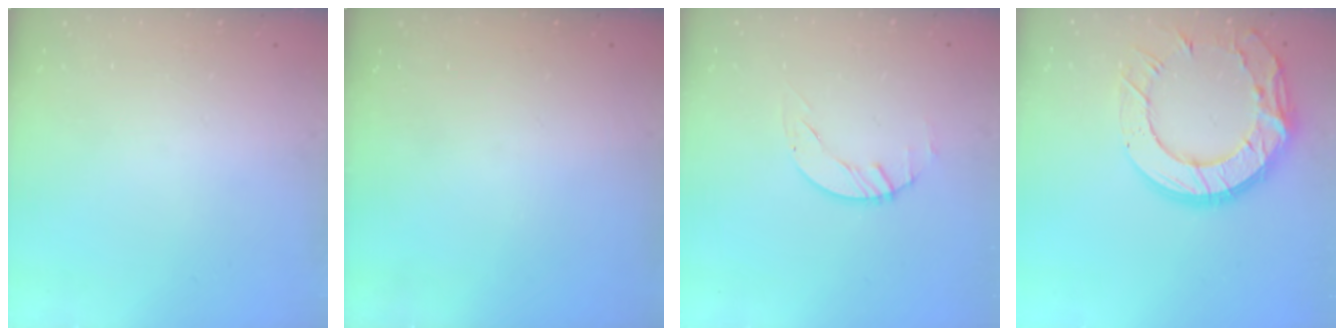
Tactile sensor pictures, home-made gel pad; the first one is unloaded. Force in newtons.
{"total": 0.0}
{"total": 1.5, "press": 1.4, "slide": 0.3}
{"total": 17.6, "press": 17.5, "slide": 1.2}